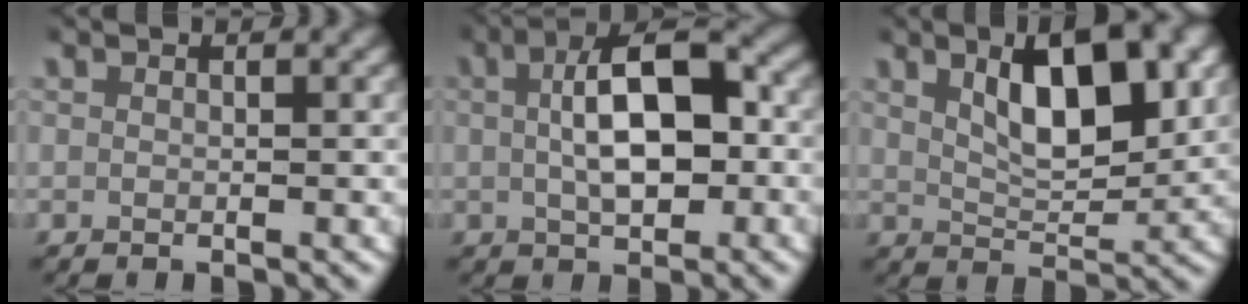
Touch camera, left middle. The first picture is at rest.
{"total": 7.2, "force": [0.4, 3.4, 6.3], "torque": [-0.092, 0.010, 0.009]}
{"total": 6.8, "force": [2.4, 2.7, 5.7], "torque": [-0.078, 0.004, 0.044]}